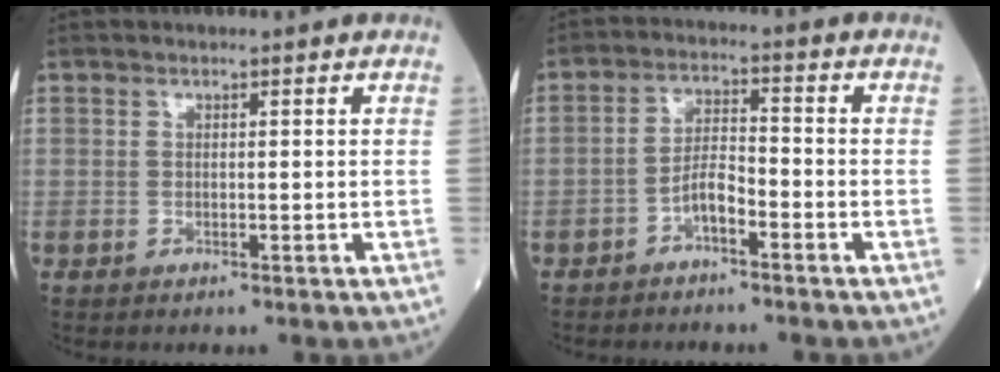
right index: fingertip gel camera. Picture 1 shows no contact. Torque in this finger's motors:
{"motor_torque": [0.68, -0.23, 0.33, 0.08]}